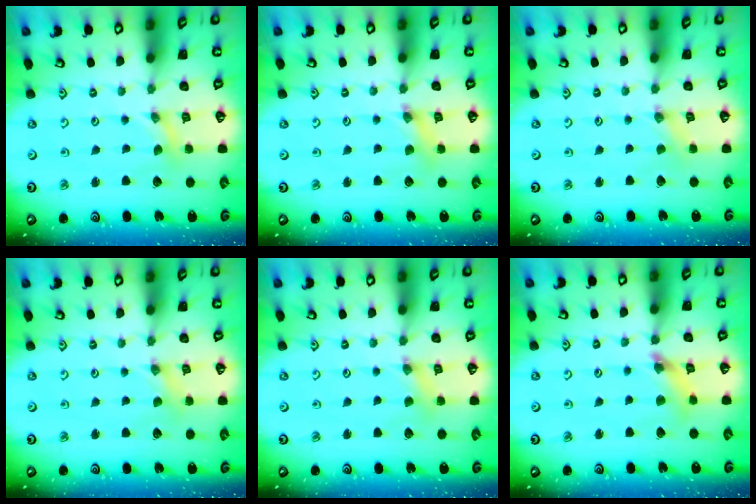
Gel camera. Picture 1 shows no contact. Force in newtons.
{"total": 2.8, "press": 2.8, "slide": 0.4}
{"total": 0.0}
{"total": 0.6, "press": 0.6, "slide": 0.1}
{"total": 2.3, "press": 2.3, "slide": 0.3}
{"total": 7.3, "press": 7.3, "slide": 0.7}